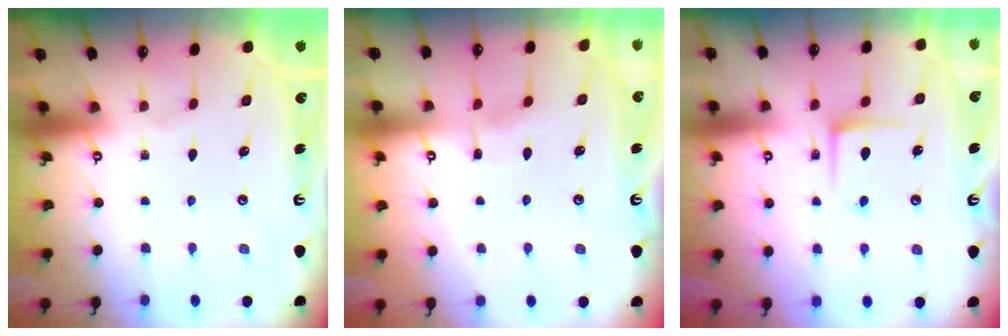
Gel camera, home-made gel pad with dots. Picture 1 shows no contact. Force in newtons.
{"total": 3.9, "press": 3.9, "slide": 0.5}
{"total": 6.6, "press": 6.6, "slide": 0.6}